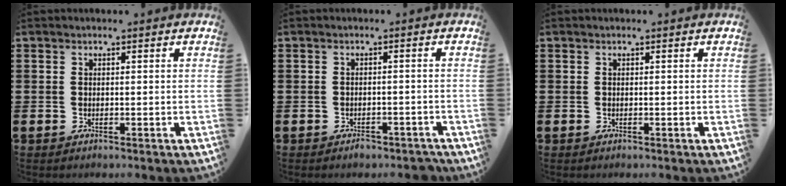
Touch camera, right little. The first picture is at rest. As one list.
[{"total": 1.2, "force": [-1.1, 0.5, 0.3], "torque": [-0.009, 0.001, -0.024]}, {"total": 0.0}]